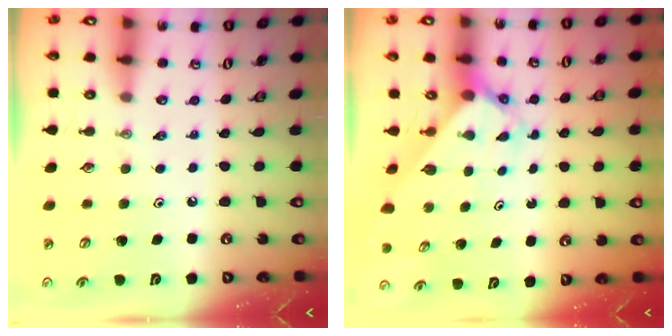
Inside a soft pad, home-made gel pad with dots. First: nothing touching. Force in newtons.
{"total": 2.4, "press": 2.4, "slide": 0.3}